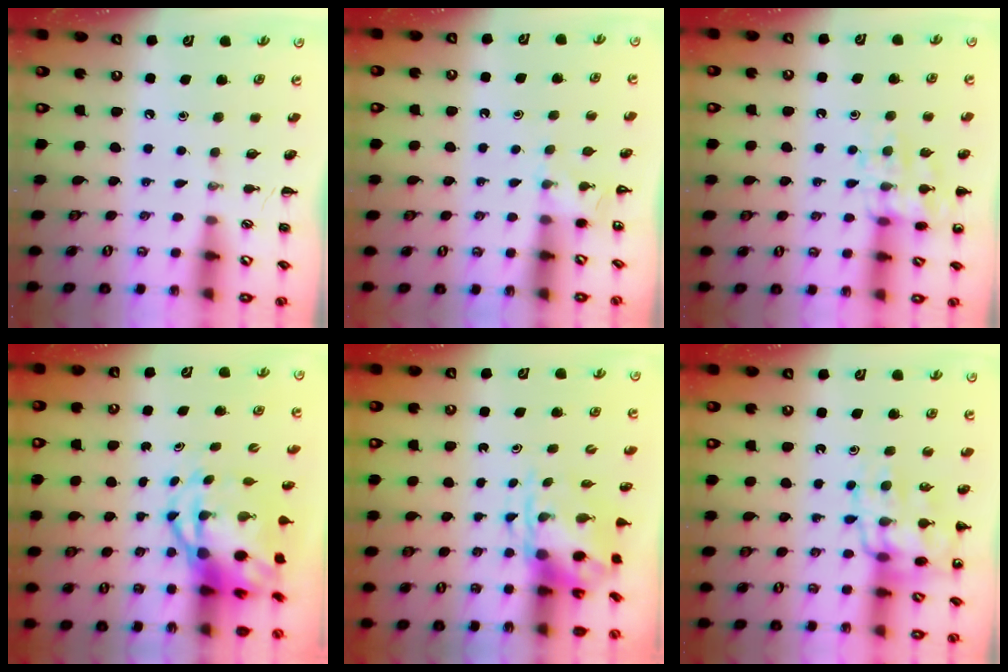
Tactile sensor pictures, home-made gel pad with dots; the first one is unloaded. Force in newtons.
{"total": 4.0, "press": 3.9, "slide": 1.1}
{"total": 13.3, "press": 13.2, "slide": 0.8}
{"total": 8.3, "press": 8.0, "slide": 2.2}
{"total": 5.8, "press": 5.7, "slide": 1.1}
{"total": 17.8, "press": 17.4, "slide": 3.5}